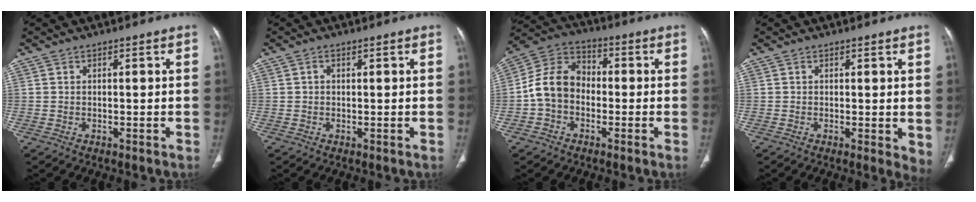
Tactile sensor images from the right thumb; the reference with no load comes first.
{"total": 0.8, "force": [0.2, 0.6, 0.6], "torque": [-0.007, 0.001, 0.003]}
{"total": 10.1, "force": [-1.8, 7.8, 6.0], "torque": [-0.101, 0.039, -0.049]}
{"total": 3.8, "force": [0.2, 1.4, 3.5], "torque": [-0.044, -0.012, 0.001]}